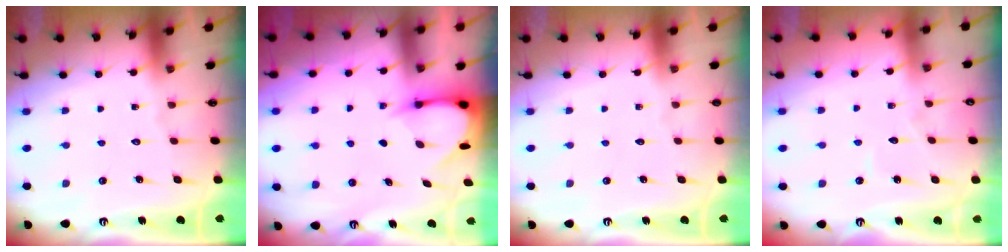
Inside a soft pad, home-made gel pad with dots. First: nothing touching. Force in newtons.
{"total": 3.7, "press": 3.7, "slide": 0.3}
{"total": 0.0}
{"total": 2.9, "press": 2.9, "slide": 0.3}